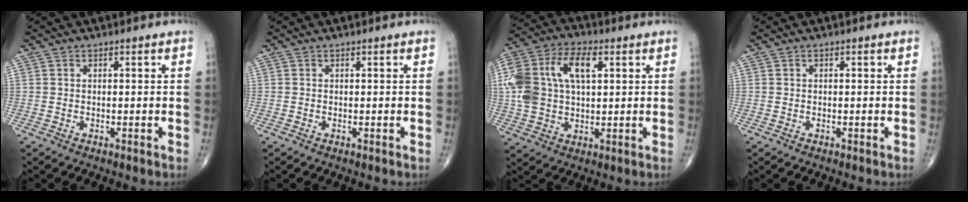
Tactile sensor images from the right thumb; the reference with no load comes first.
{"total": 0.0}
{"total": 16.8, "force": [3.8, 9.8, 13.1], "torque": [-0.265, 0.020, 0.065]}
{"total": 0.0}